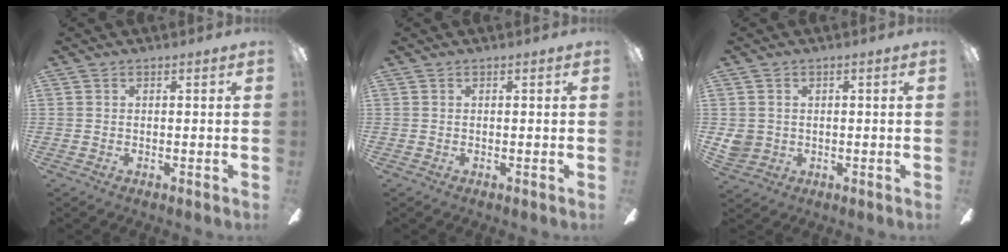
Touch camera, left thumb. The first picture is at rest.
{"total": 0.0}
{"total": 3.8, "force": [0.3, 3.6, 0.9], "torque": [-0.014, 0.006, 0.009]}